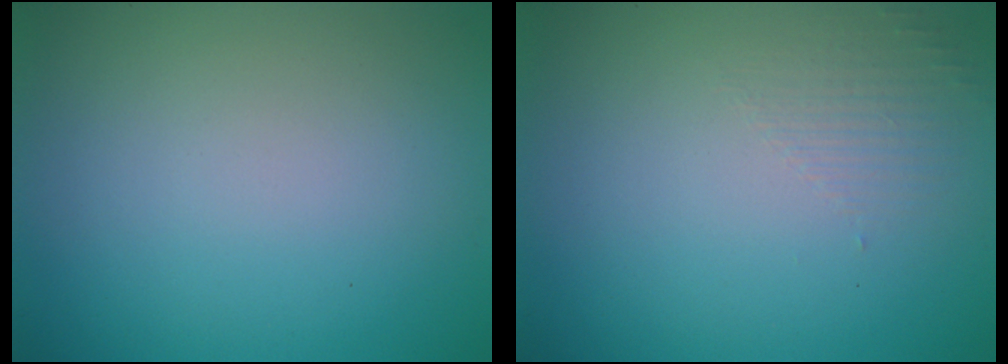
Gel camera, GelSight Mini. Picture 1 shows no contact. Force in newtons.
{"total": 1.3, "press": 0.1, "slide": 1.3}